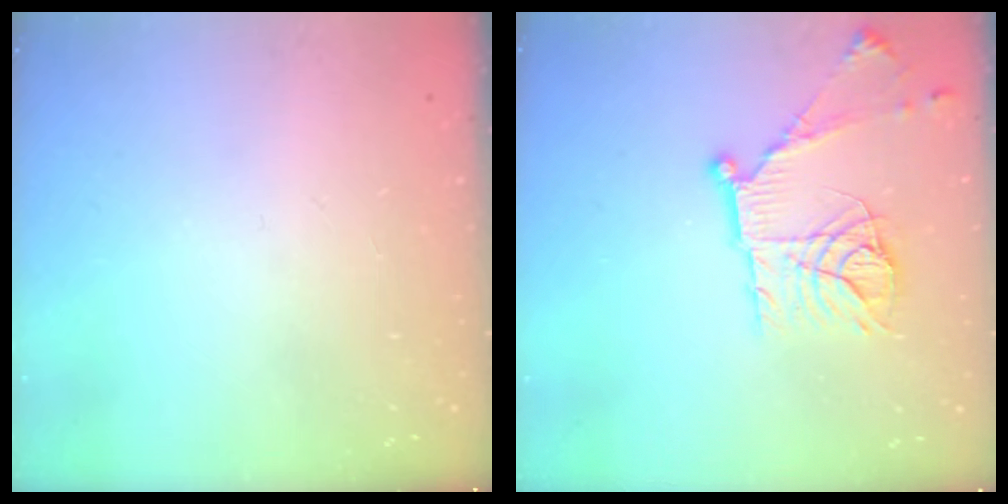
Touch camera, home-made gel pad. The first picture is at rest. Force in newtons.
{"total": 16.6, "press": 16.6, "slide": 1.3}